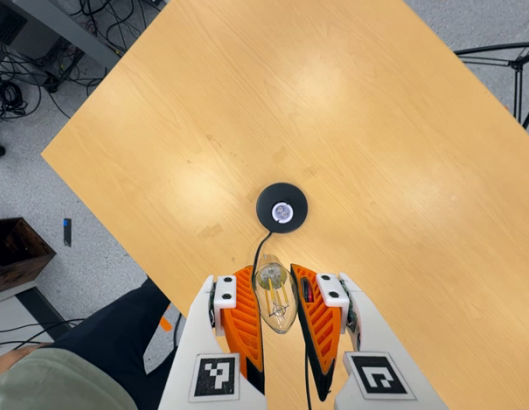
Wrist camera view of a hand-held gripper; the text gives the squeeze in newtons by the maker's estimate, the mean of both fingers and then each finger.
{"total": 22.5, "left": 25.5, "right": 19.5}